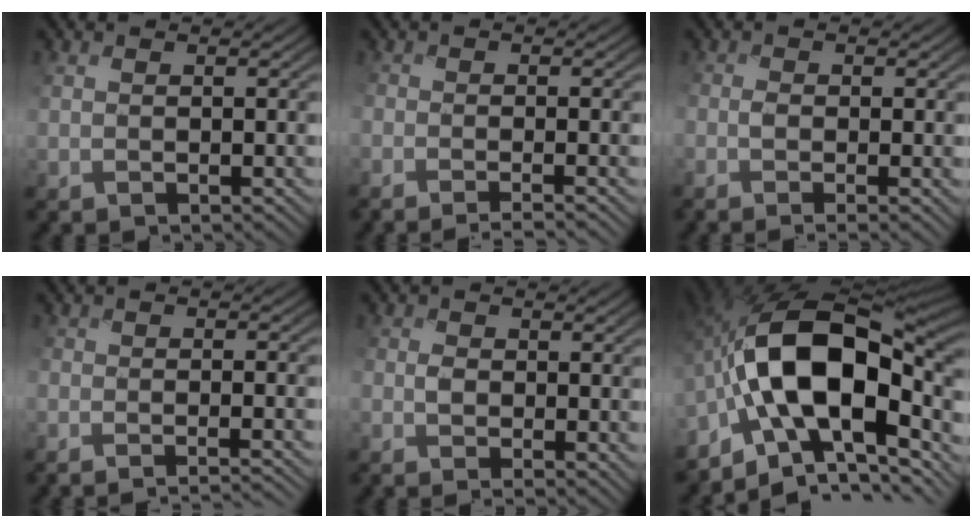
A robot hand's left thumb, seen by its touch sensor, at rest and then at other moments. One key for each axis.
{"total": 3.5, "fx": -2.5, "fy": 0.9, "fz": 2.3, "tx": -0.028, "ty": -0.006, "tz": -0.032}
{"total": 2.3, "fx": -0.5, "fy": 0.6, "fz": 2.2, "tx": -0.045, "ty": 0.001, "tz": -0.015}
{"total": 4.1, "fx": -3.2, "fy": 0.8, "fz": 2.4, "tx": -0.031, "ty": -0.002, "tz": -0.038}
{"total": 3.0, "fx": -0.1, "fy": 1.7, "fz": 2.5, "tx": -0.049, "ty": 0.000, "tz": -0.004}
{"total": 18.8, "fx": -1.5, "fy": 11.1, "fz": 15.1, "tx": -0.297, "ty": -0.006, "tz": -0.022}